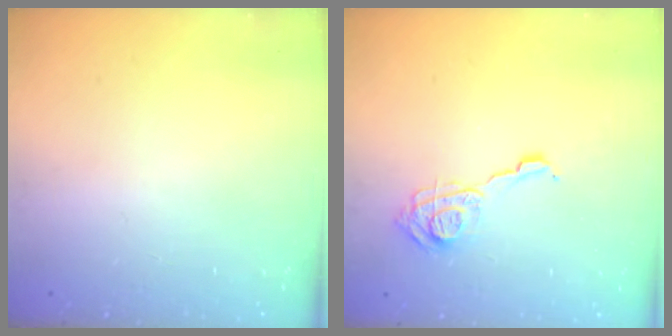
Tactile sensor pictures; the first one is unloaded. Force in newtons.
{"total": 10.4, "press": 10.4, "slide": 0.4}